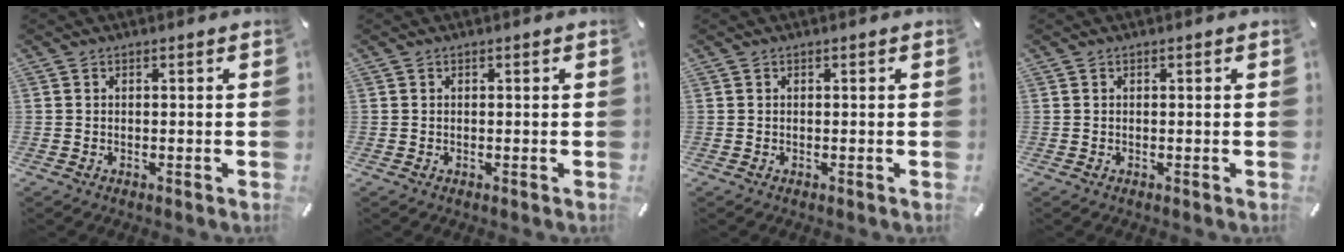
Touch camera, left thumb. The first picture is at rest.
{"total": 0.0}
{"total": 0.0}
{"total": 0.0}